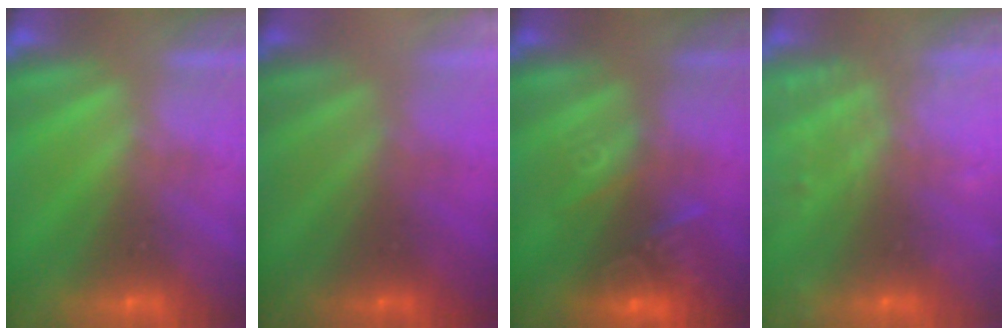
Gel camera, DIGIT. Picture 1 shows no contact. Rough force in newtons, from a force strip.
{"total": 2.5}
{"total": 2.8}
{"total": 9.5}